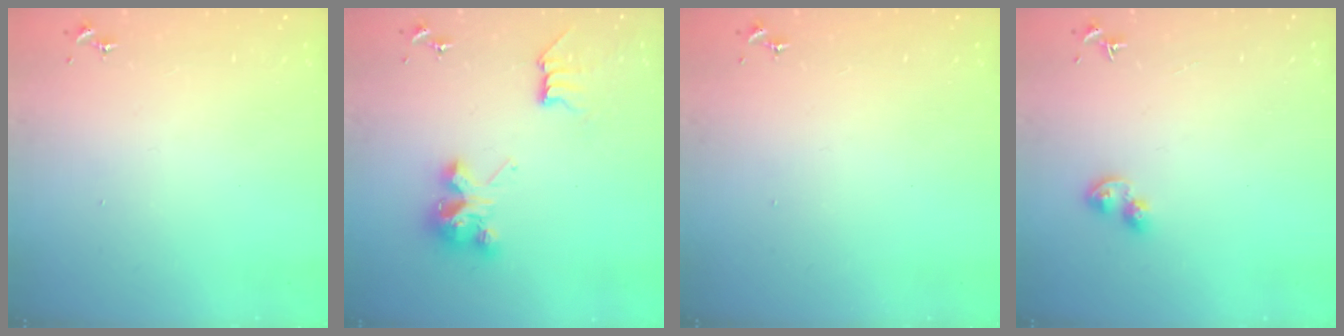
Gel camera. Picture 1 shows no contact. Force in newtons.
{"total": 8.8, "press": 8.7, "slide": 1.0}
{"total": 0.0}
{"total": 5.7, "press": 5.6, "slide": 0.8}